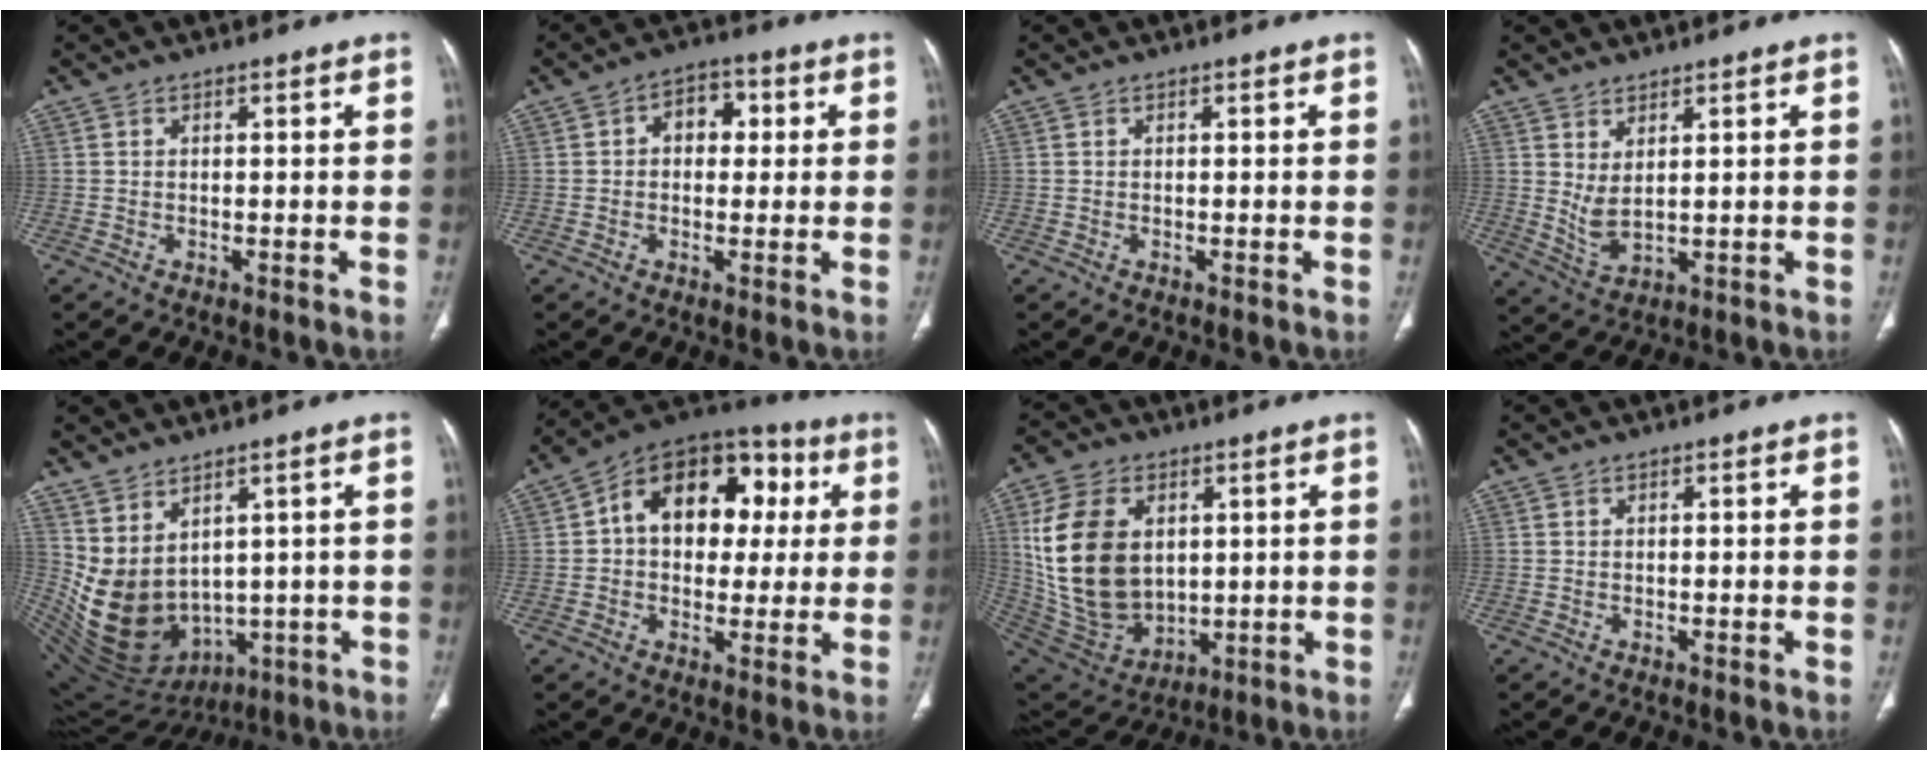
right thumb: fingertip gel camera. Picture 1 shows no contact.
{"total": 6.0, "force": [1.1, 4.3, 4.1], "torque": [-0.030, 0.012, 0.008]}
{"total": 0.0}
{"total": 4.6, "force": [1.7, 1.8, 3.9], "torque": [-0.077, -0.023, 0.046]}
{"total": 14.8, "force": [1.3, 10.4, 10.4], "torque": [-0.182, -0.027, 0.072]}
{"total": 18.1, "force": [3.3, 12.5, 12.6], "torque": [-0.139, 0.031, 0.041]}
{"total": 20.5, "force": [3.7, 14.0, 14.5], "torque": [-0.272, -0.018, 0.094]}
{"total": 0.0}